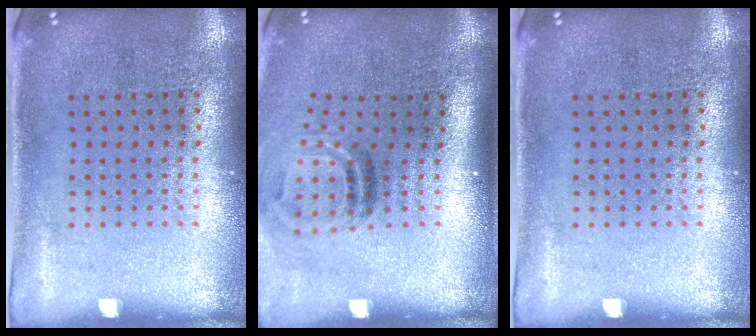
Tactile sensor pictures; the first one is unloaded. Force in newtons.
{"total": 2.0, "press": 1.2, "slide": 1.6}
{"total": 0.0}